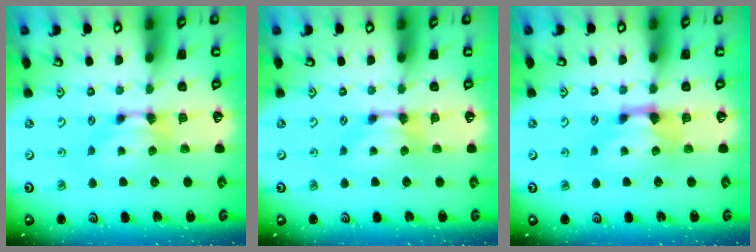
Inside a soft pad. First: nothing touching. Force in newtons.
{"total": 0.0}
{"total": 1.6, "press": 1.1, "slide": 1.1}